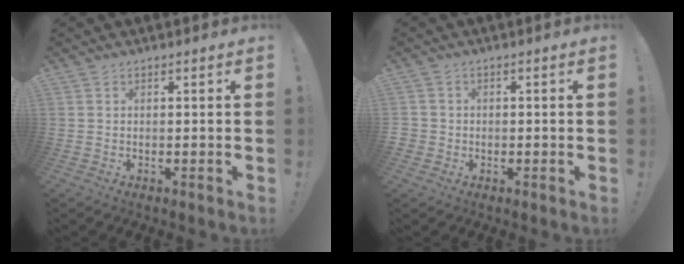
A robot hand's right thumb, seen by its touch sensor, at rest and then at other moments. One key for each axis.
{"total": 2.2, "fx": -0.1, "fy": 2.1, "fz": 0.4, "tx": 0.001, "ty": 0.001, "tz": -0.003}